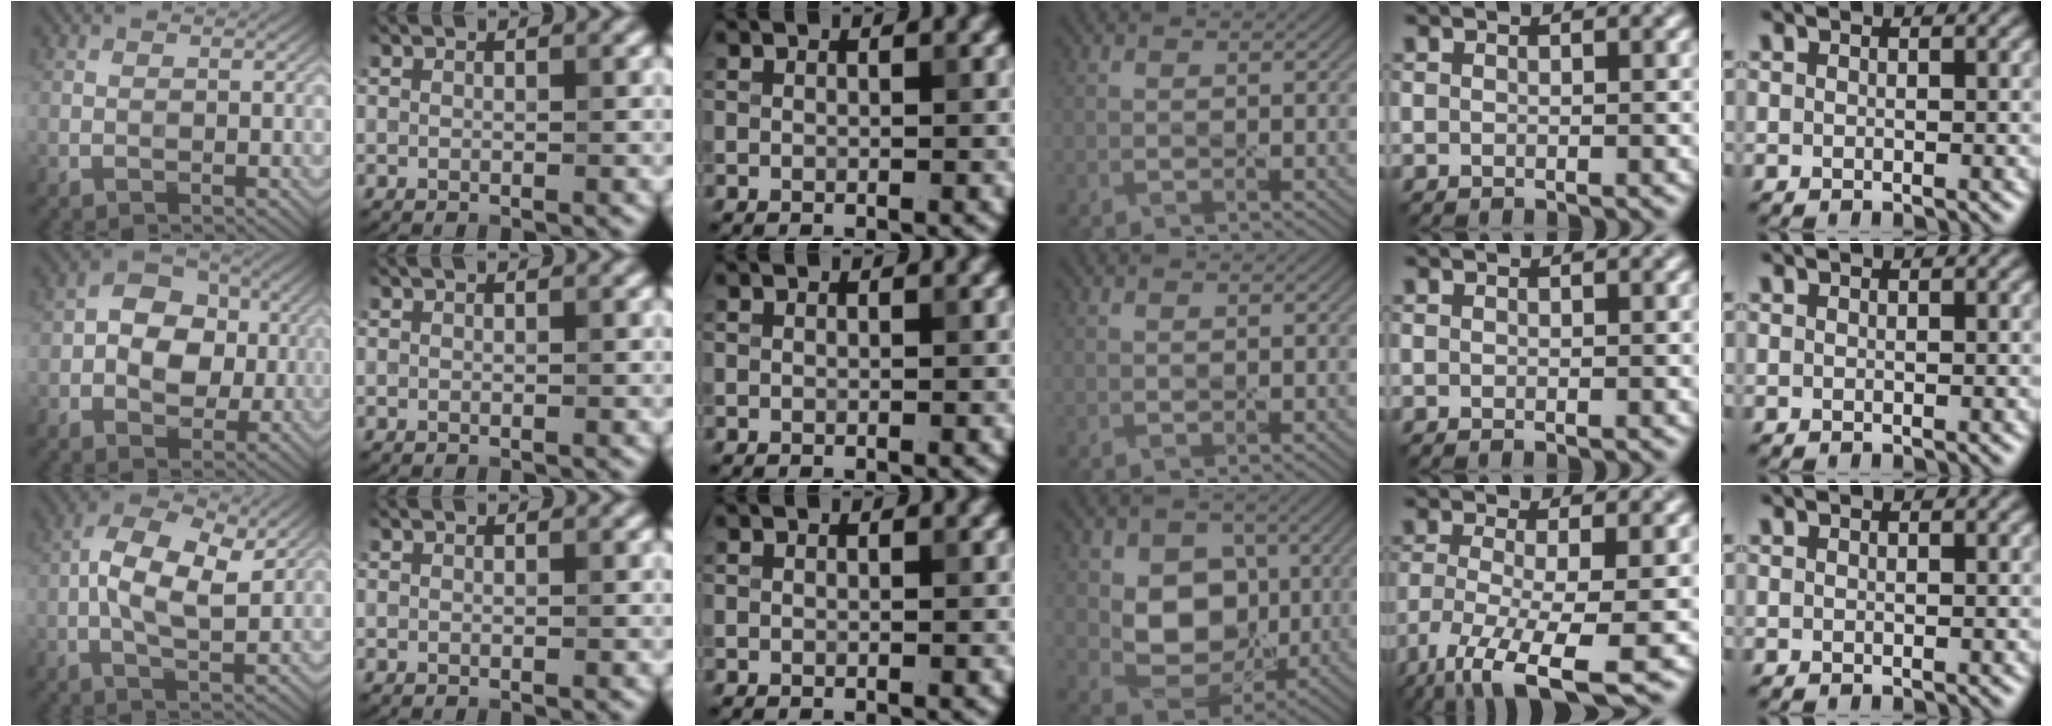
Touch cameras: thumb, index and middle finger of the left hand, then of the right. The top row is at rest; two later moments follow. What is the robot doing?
{"motion": "peel", "object": "envelope seal"}